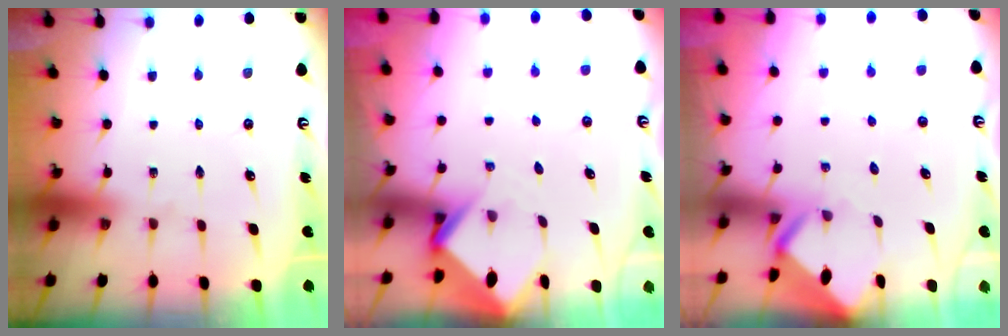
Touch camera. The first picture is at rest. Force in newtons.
{"total": 3.4, "press": 3.4, "slide": 0.3}
{"total": 2.9, "press": 2.9, "slide": 0.1}